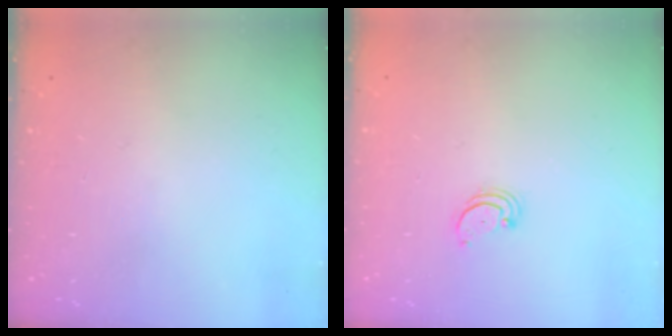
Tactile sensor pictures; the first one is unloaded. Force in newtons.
{"total": 2.2, "press": 2.2, "slide": 0.2}